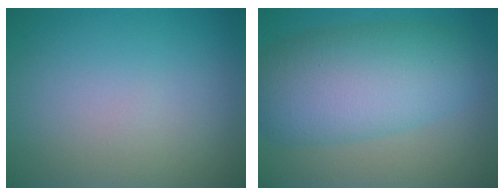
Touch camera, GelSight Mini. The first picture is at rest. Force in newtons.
{"total": 8.7, "press": 8.7, "slide": 0.5}